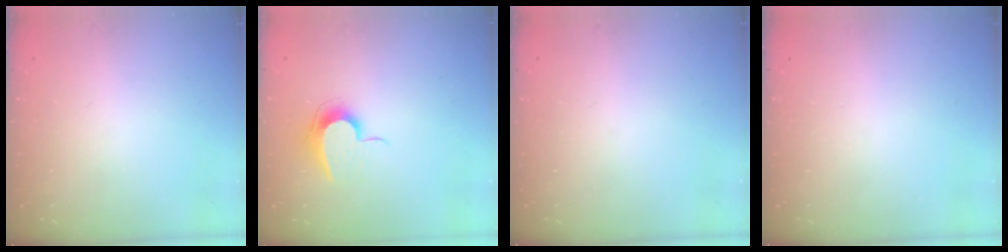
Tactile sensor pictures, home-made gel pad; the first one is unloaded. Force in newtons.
{"total": 9.2, "press": 9.2, "slide": 0.8}
{"total": 0.0}
{"total": 0.0}